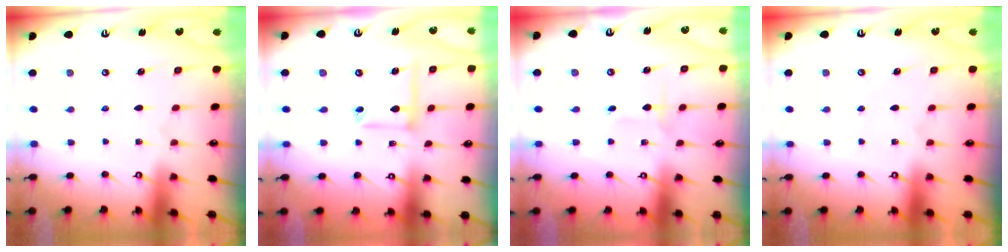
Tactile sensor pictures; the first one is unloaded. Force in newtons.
{"total": 8.4, "press": 8.3, "slide": 0.6}
{"total": 2.0, "press": 2.0, "slide": 0.1}
{"total": 0.0}